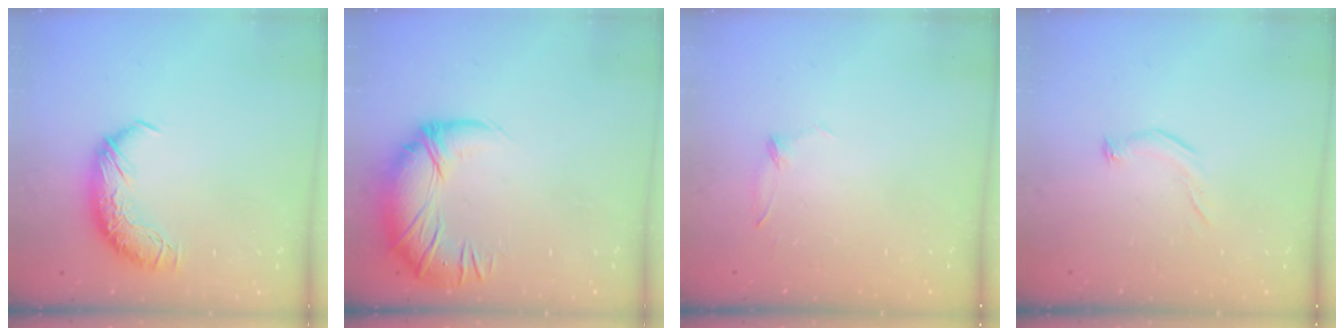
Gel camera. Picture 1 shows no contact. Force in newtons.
{"total": 2.9, "press": 0.4, "slide": 2.9}
{"total": 8.3, "press": 8.3, "slide": 0.6}
{"total": 5.5, "press": 5.4, "slide": 1.0}